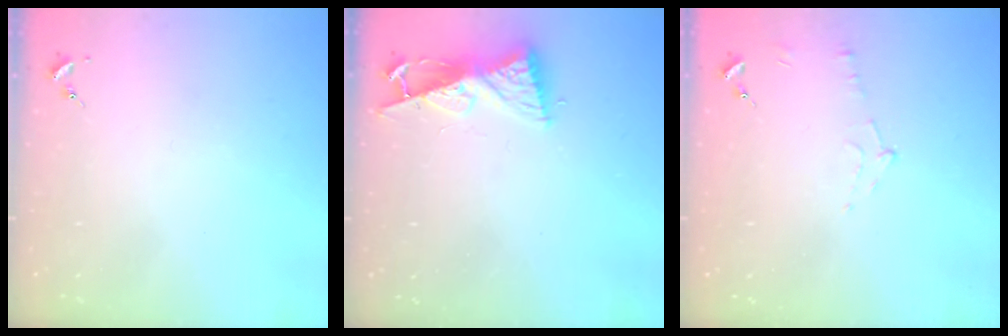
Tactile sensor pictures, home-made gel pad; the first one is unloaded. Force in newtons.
{"total": 8.2, "press": 8.2, "slide": 0.7}
{"total": 5.4, "press": 5.4, "slide": 0.7}